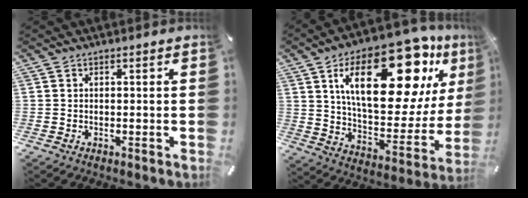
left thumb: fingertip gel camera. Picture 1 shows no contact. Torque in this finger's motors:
{"motor_torque": [3.00, 2.01, 2.53, -0.25, 0.85]}